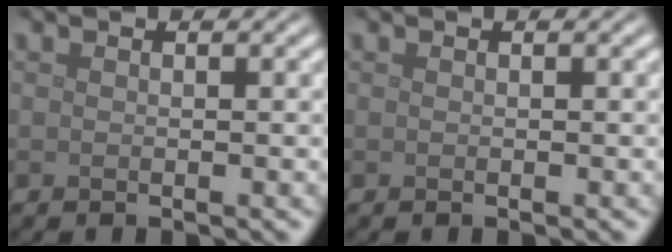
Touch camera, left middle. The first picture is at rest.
{"total": 0.0}